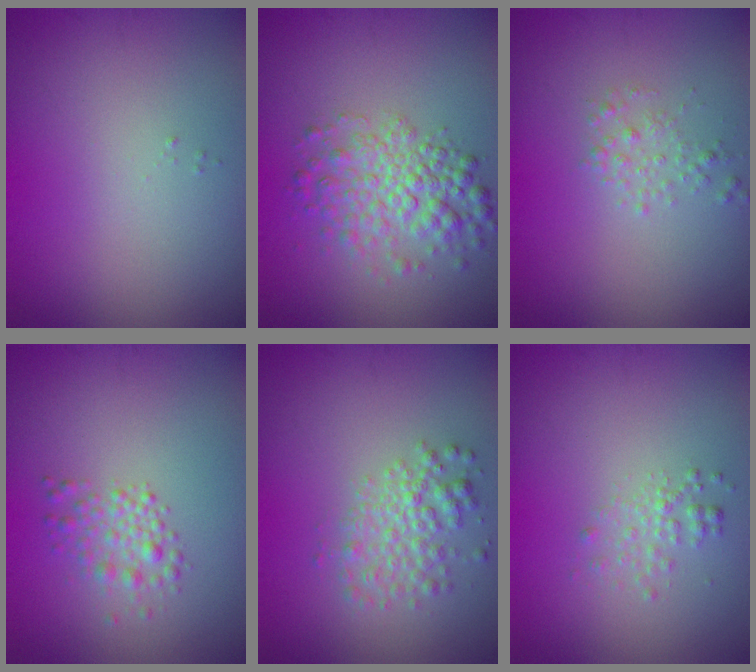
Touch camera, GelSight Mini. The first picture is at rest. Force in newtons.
{"total": 4.6, "press": 4.6, "slide": 0.1}
{"total": 1.4, "press": 1.4, "slide": 0.0}
{"total": 2.2, "press": 2.2, "slide": 0.1}
{"total": 3.0, "press": 3.0, "slide": 0.1}
{"total": 1.4, "press": 1.4, "slide": 0.1}